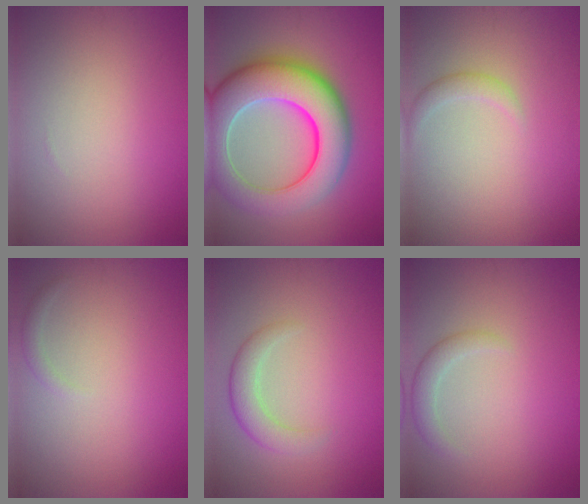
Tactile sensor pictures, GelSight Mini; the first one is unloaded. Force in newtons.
{"total": 11.9, "press": 11.9, "slide": 0.3}
{"total": 1.2, "press": 1.2, "slide": 0.0}
{"total": 0.8, "press": 0.8, "slide": 0.0}
{"total": 2.6, "press": 2.6, "slide": 0.1}
{"total": 1.7, "press": 1.7, "slide": 0.2}